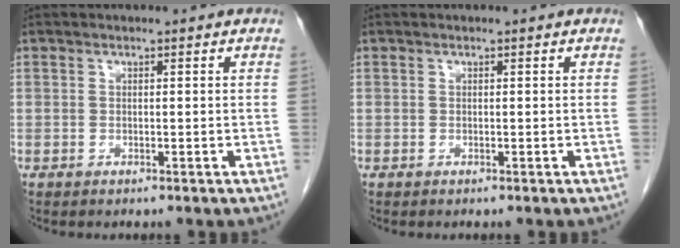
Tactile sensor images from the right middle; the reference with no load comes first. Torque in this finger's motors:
{"motor_torque": [0.25, -0.24, 0.00, 0.00]}